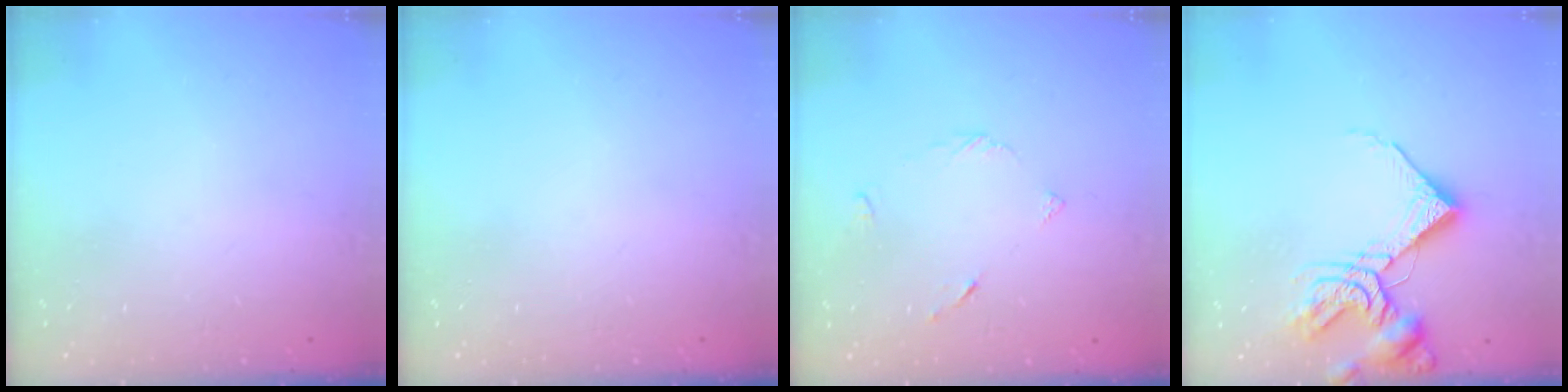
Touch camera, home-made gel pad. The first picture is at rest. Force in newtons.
{"total": 0.0}
{"total": 3.6, "press": 3.6, "slide": 0.5}
{"total": 11.2, "press": 11.0, "slide": 1.6}